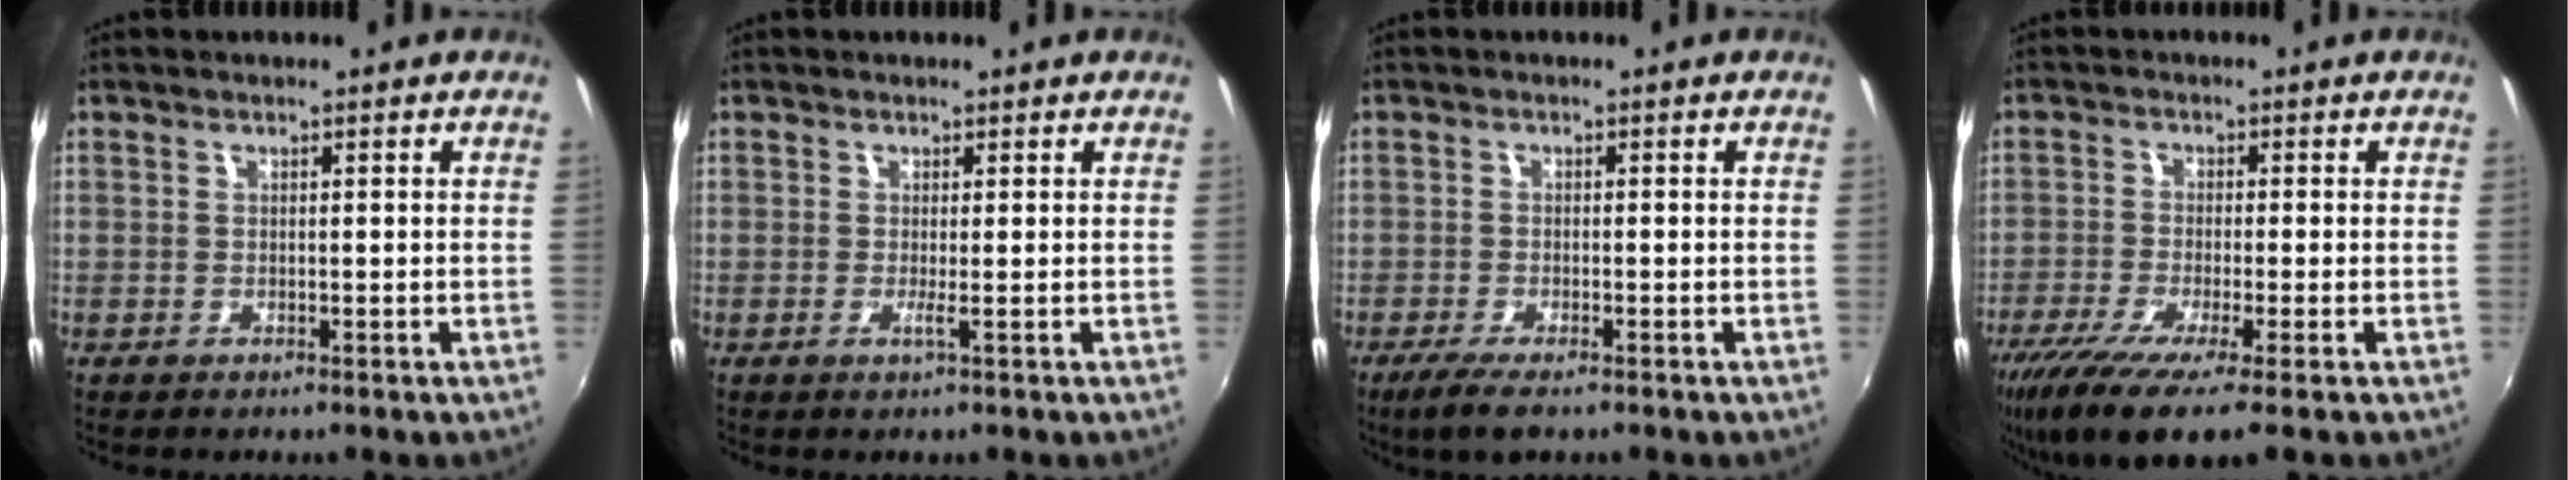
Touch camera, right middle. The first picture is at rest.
{"total": 0.9, "force": [0.0, -0.4, 0.8], "torque": [-0.014, -0.007, -0.003]}
{"total": 4.5, "force": [-3.2, 0.7, 3.2], "torque": [-0.076, -0.018, -0.059]}
{"total": 10.6, "force": [-6.9, 1.1, 8.0], "torque": [-0.176, -0.047, -0.124]}